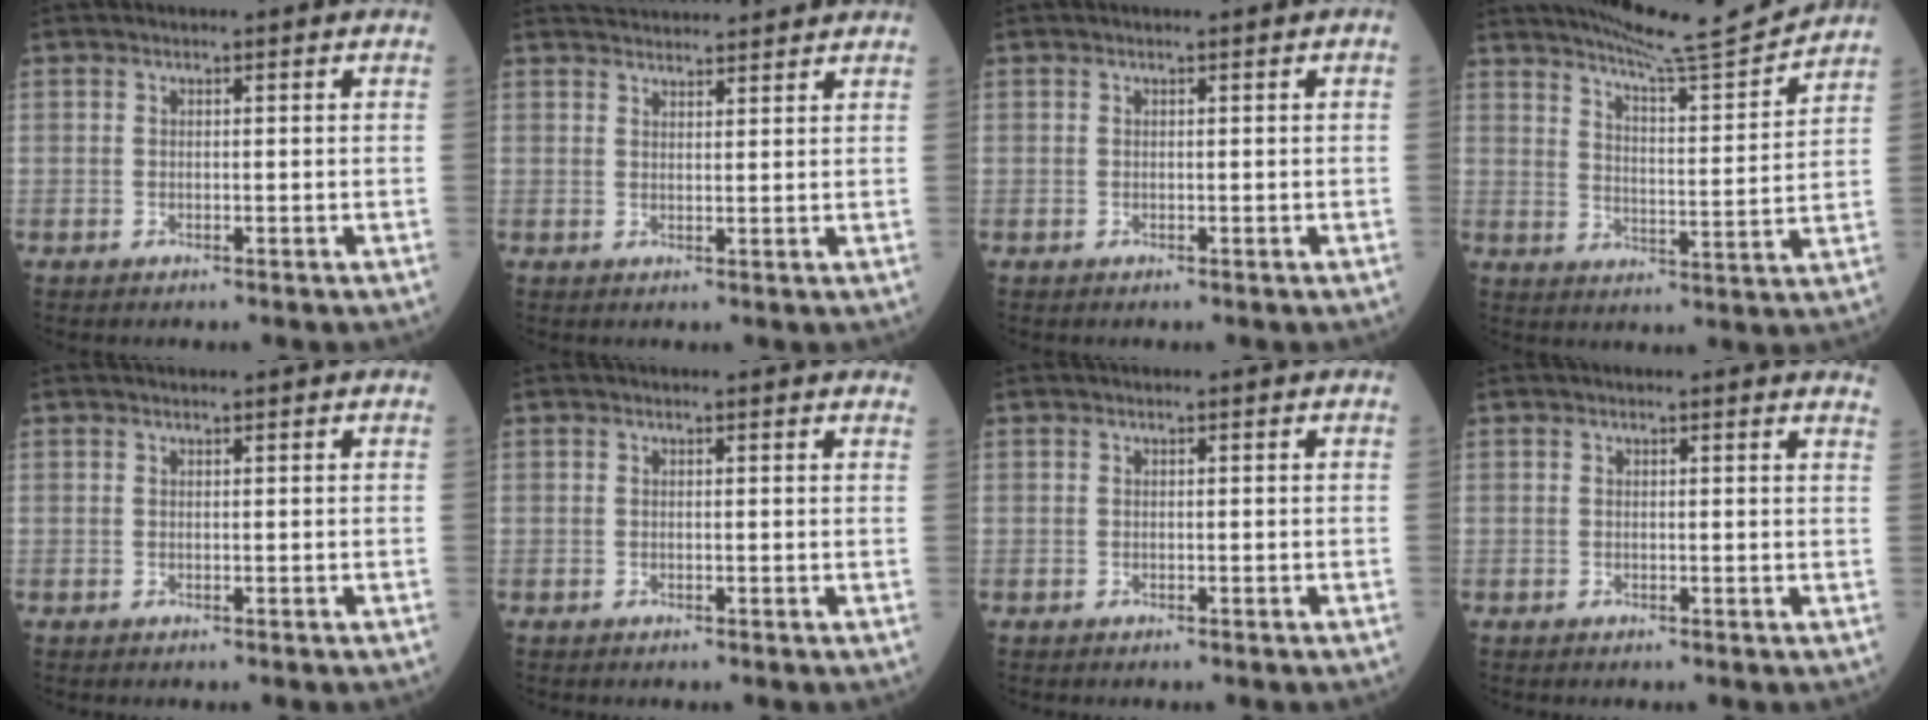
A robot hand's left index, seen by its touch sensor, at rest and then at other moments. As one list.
[{"total": 7.6, "force": [7.4, 0.3, 1.5], "torque": [-0.025, 0.032, 0.104]}, {"total": 0.0}, {"total": 12.6, "force": [12.1, -1.4, 3.5], "torque": [-0.056, -0.025, 0.178]}, {"total": 0.9, "force": [0.9, -0.2, 0.3], "torque": [-0.001, 0.008, 0.018]}, {"total": 3.1, "force": [2.9, 0.3, 1.0], "torque": [-0.010, 0.008, 0.019]}, {"total": 0.0}, {"total": 4.6, "force": [4.4, 0.1, 1.1], "torque": [-0.004, -0.008, 0.024]}]